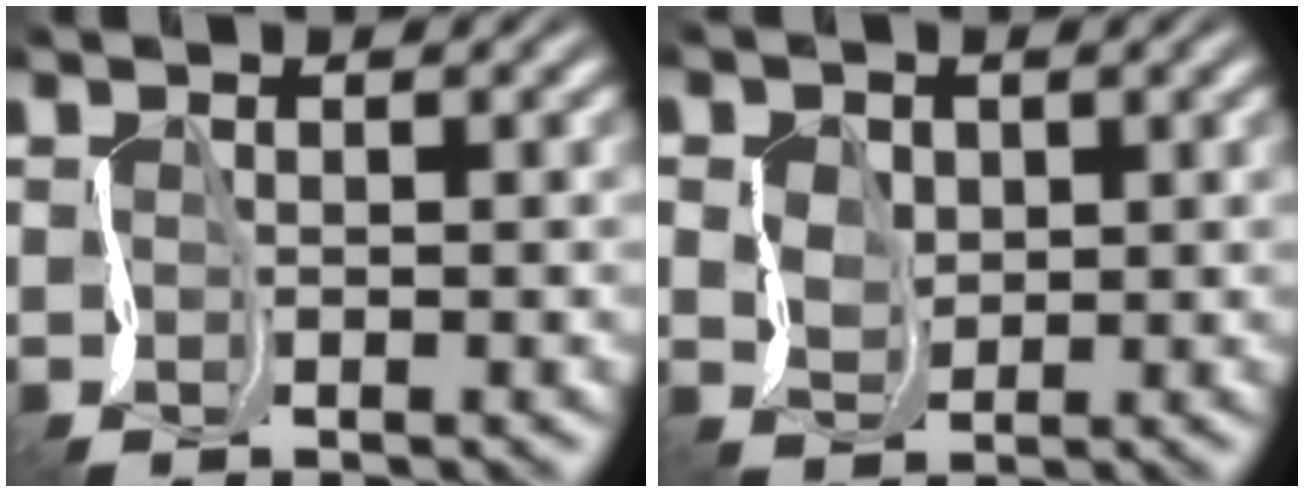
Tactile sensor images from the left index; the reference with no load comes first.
{"total": 1.4, "force": [-0.1, 1.3, 0.1], "torque": [-0.017, 0.000, 0.000]}